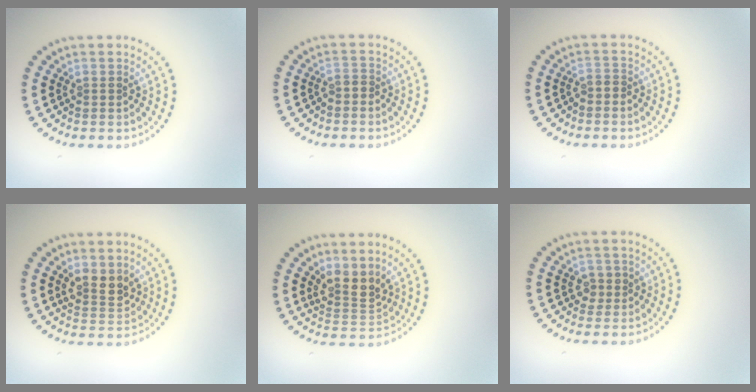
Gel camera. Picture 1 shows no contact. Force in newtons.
{"total": 0.6, "press": 0.4, "slide": 0.4}
{"total": 0.6, "press": 0.4, "slide": 0.4}
{"total": 2.5, "press": 2.3, "slide": 0.9}
{"total": 2.9, "press": 2.3, "slide": 1.7}
{"total": 1.2, "press": 1.1, "slide": 0.4}